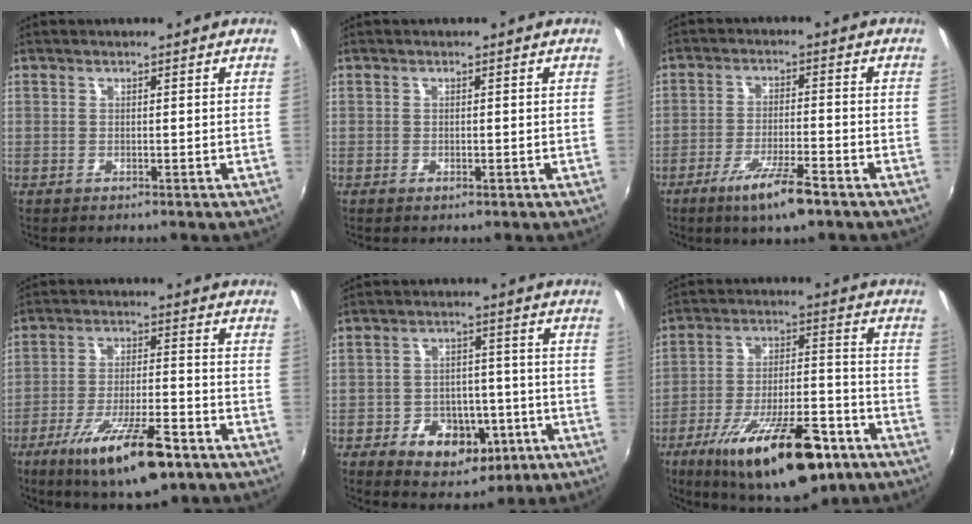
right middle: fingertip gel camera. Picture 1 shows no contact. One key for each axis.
{"total": 0.6, "fx": -0.3, "fy": 0.2, "fz": 0.4, "tx": -0.006, "ty": 0.000, "tz": -0.005}
{"total": 8.7, "fx": -5.6, "fy": 1.2, "fz": 6.6, "tx": -0.138, "ty": -0.014, "tz": -0.097}
{"total": 15.4, "fx": -9.4, "fy": 3.9, "fz": 11.6, "tx": -0.216, "ty": -0.026, "tz": -0.153}
{"total": 12.6, "fx": -6.0, "fy": 8.6, "fz": 7.0, "tx": -0.138, "ty": 0.015, "tz": -0.069}
{"total": 22.8, "fx": -13.9, "fy": 7.4, "fz": 16.5, "tx": -0.277, "ty": -0.024, "tz": -0.205}